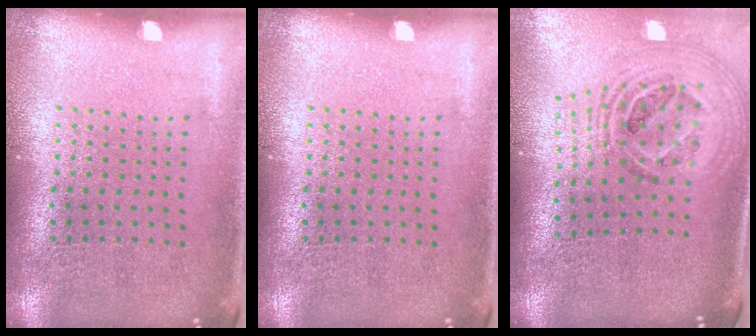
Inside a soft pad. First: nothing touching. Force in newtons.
{"total": 0.0}
{"total": 1.8, "press": 1.5, "slide": 1.1}